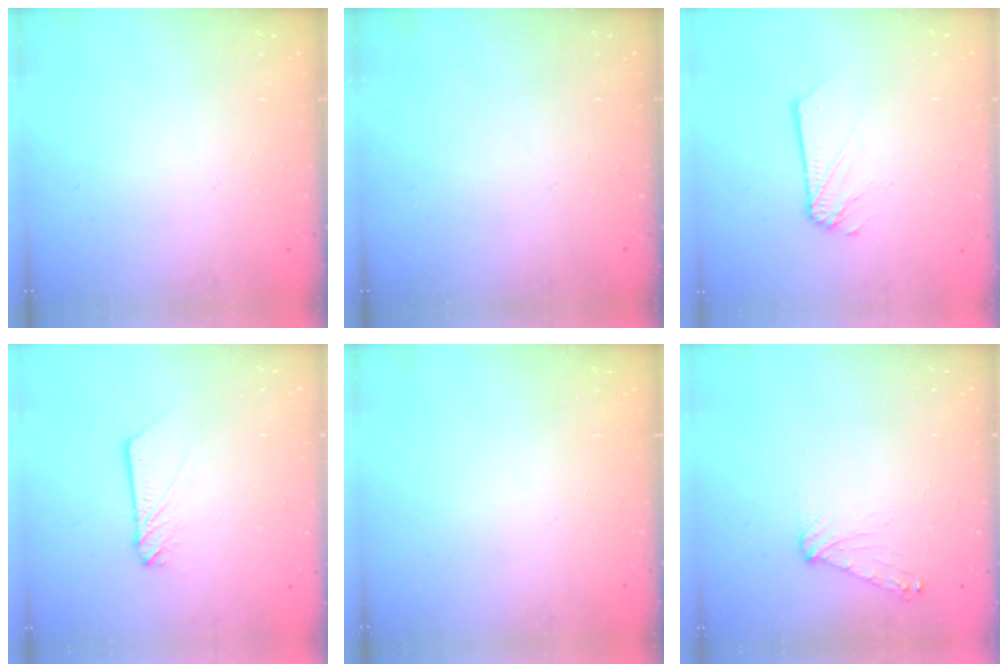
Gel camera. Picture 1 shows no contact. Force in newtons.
{"total": 0.0}
{"total": 1.2, "press": 1.2, "slide": 0.1}
{"total": 3.0, "press": 3.0, "slide": 0.2}
{"total": 0.0}
{"total": 6.7, "press": 6.6, "slide": 1.1}